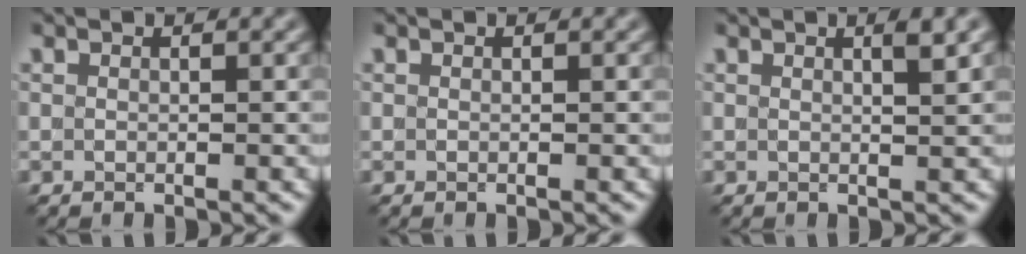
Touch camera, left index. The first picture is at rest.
{"total": 0.0}
{"total": 1.8, "force": [0.9, 0.4, 1.5], "torque": [-0.015, 0.003, 0.010]}